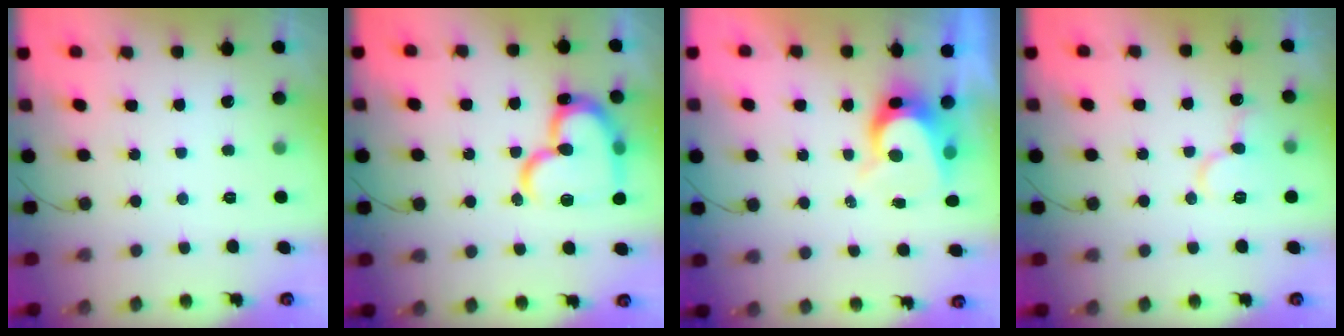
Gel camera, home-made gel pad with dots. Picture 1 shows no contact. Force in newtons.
{"total": 21.6, "press": 21.5, "slide": 2.3}
{"total": 8.3, "press": 8.3, "slide": 0.7}
{"total": 10.2, "press": 10.1, "slide": 1.3}